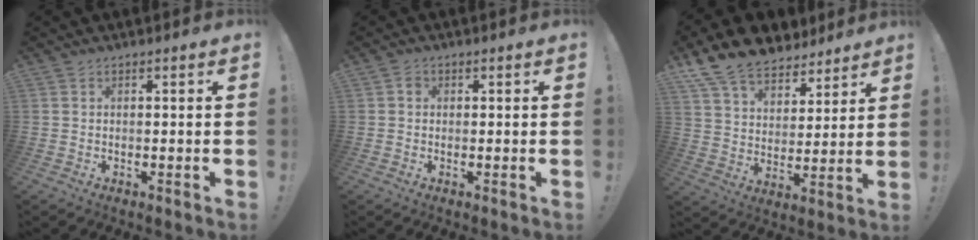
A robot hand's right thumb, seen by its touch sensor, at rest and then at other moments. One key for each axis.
{"total": 1.6, "fx": 0.1, "fy": 1.4, "fz": 0.7, "tx": -0.005, "ty": 0.001, "tz": 0.000}
{"total": 13.1, "fx": 10.5, "fy": 6.8, "fz": 4.0, "tx": -0.076, "ty": -0.081, "tz": 0.199}